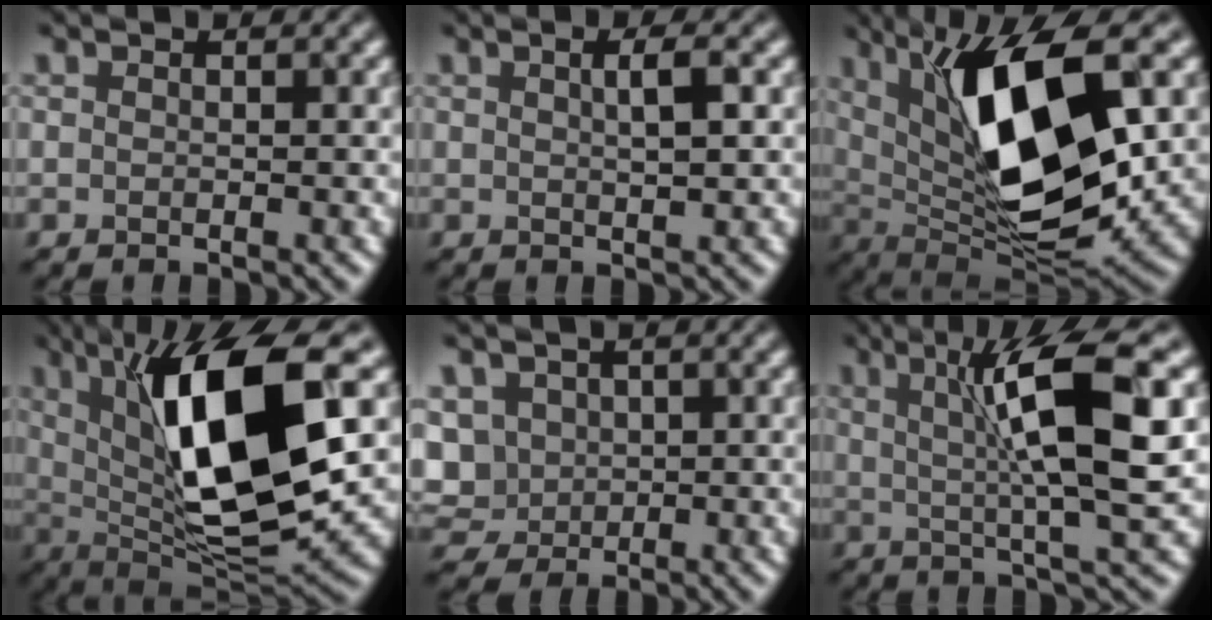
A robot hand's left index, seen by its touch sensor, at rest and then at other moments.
{"total": 2.1, "force": [0.2, 0.5, 2.0], "torque": [-0.024, 0.001, 0.007]}
{"total": 13.3, "force": [2.8, 4.9, 12.0], "torque": [-0.185, -0.001, 0.046]}
{"total": 13.8, "force": [2.8, 4.3, 12.8], "torque": [-0.198, -0.008, 0.048]}
{"total": 6.8, "force": [0.1, 5.9, 3.4], "torque": [-0.084, 0.013, -0.007]}
{"total": 8.8, "force": [1.5, 1.6, 8.6], "torque": [-0.126, 0.001, 0.030]}